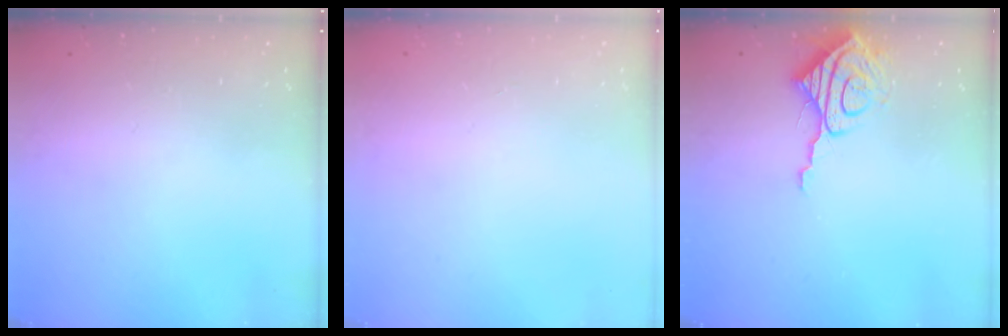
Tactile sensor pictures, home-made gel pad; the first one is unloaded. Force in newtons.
{"total": 0.0}
{"total": 11.0, "press": 11.0, "slide": 1.2}